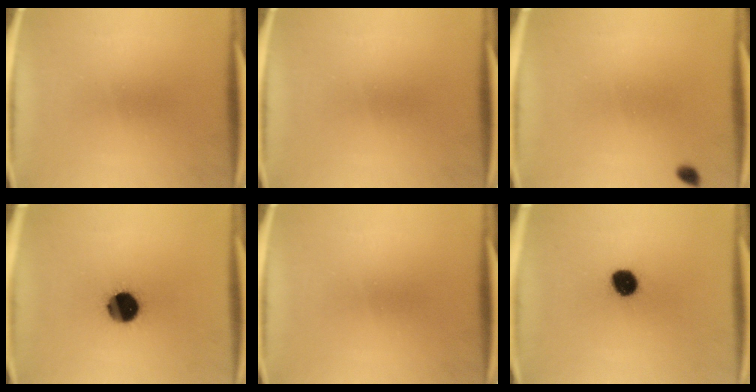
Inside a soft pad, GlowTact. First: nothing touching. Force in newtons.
{"total": 0.0}
{"total": 1.1}
{"total": 11.8}
{"total": 0.0}
{"total": 7.6}